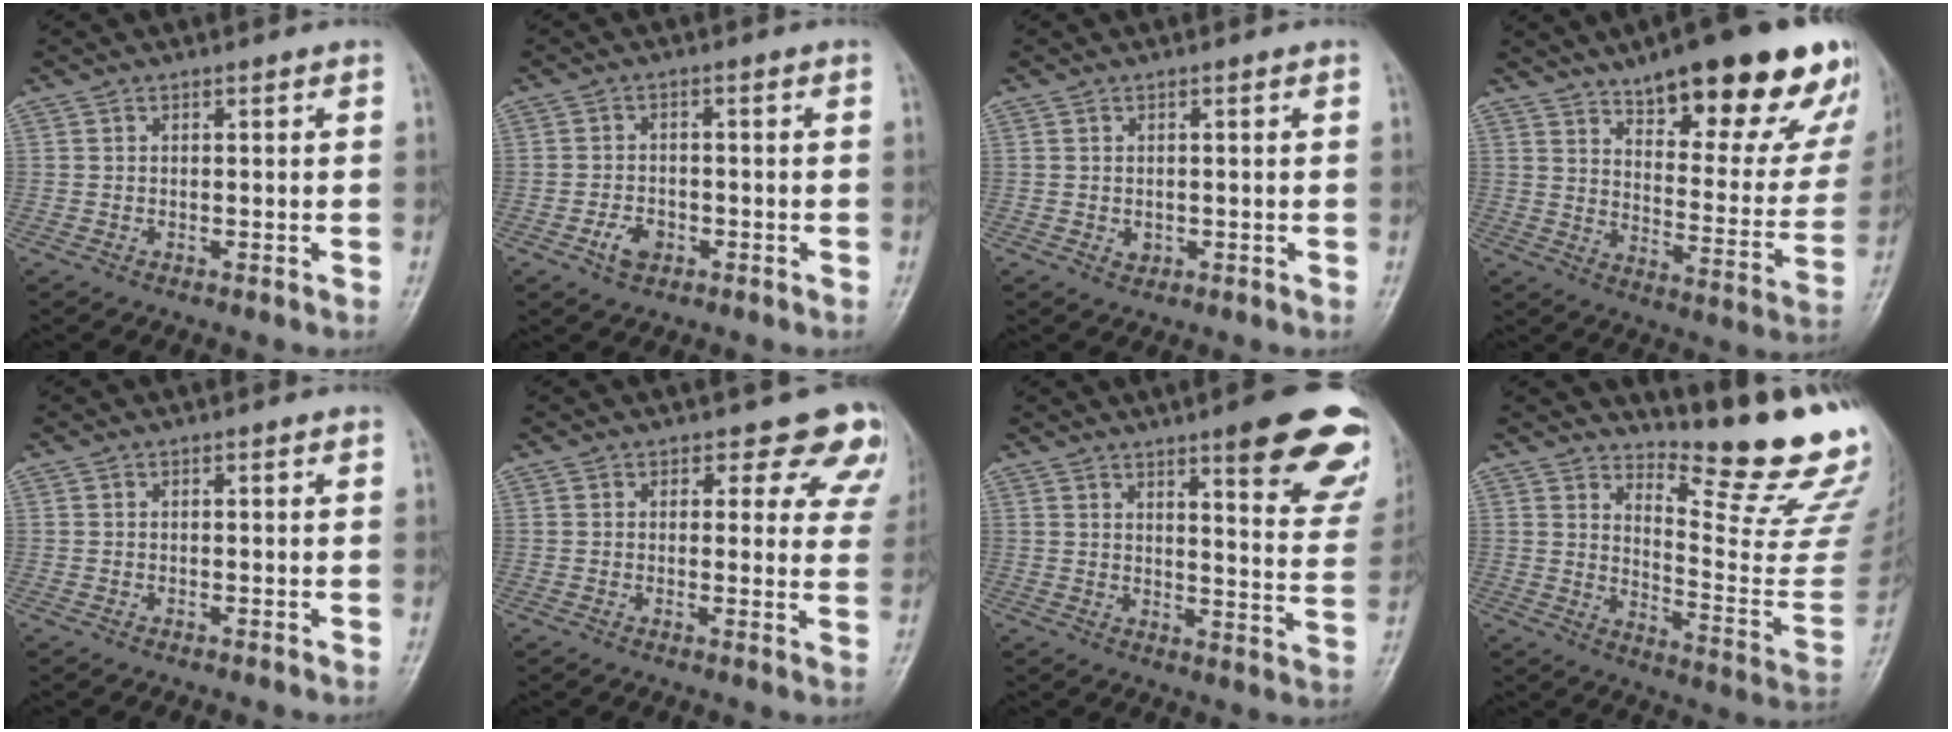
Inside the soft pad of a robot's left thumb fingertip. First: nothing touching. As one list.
[{"total": 3.9, "force": [-1.8, 2.7, 2.2], "torque": [-0.032, 0.009, -0.032]}, {"total": 1.5, "force": [-0.2, 1.3, 0.8], "torque": [-0.007, 0.000, 0.001]}, {"total": 28.3, "force": [18.5, 9.2, 19.3], "torque": [-0.218, -0.067, 0.256]}, {"total": 0.0}, {"total": 9.7, "force": [7.8, 5.0, 2.8], "torque": [0.028, -0.037, 0.056]}, {"total": 19.1, "force": [11.8, 4.1, 14.5], "torque": [-0.147, -0.058, 0.142]}, {"total": 19.3, "force": [16.5, 3.0, 9.7], "torque": [-0.101, -0.185, 0.220]}]